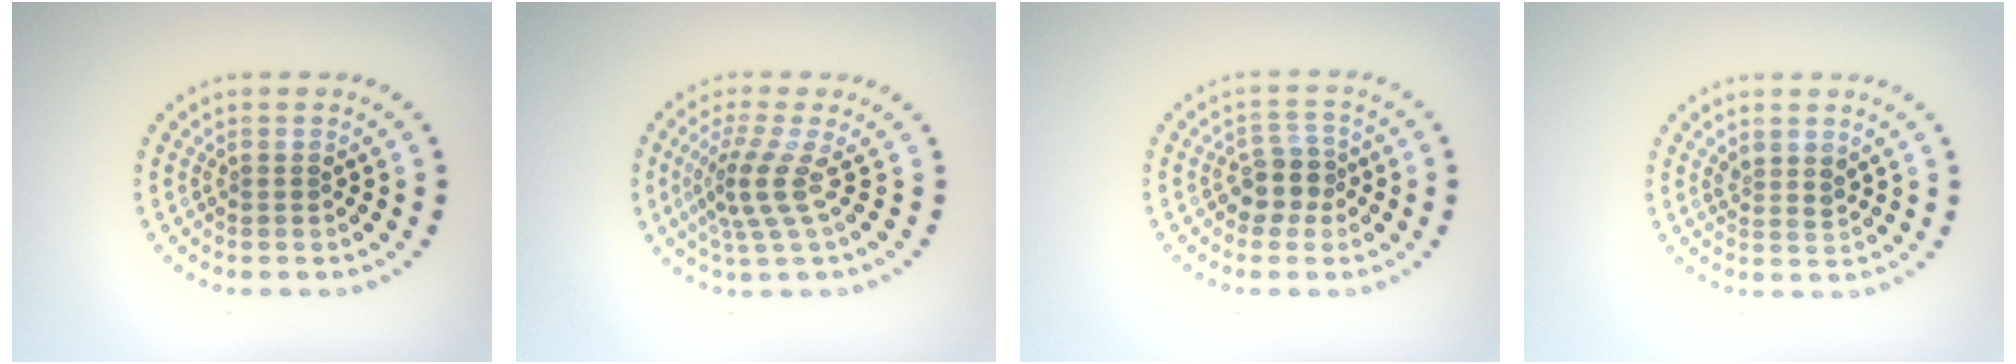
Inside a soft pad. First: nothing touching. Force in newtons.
{"total": 3.3, "press": 2.3, "slide": 2.4}
{"total": 2.6, "press": 2.3, "slide": 1.2}
{"total": 1.5, "press": 1.2, "slide": 0.8}